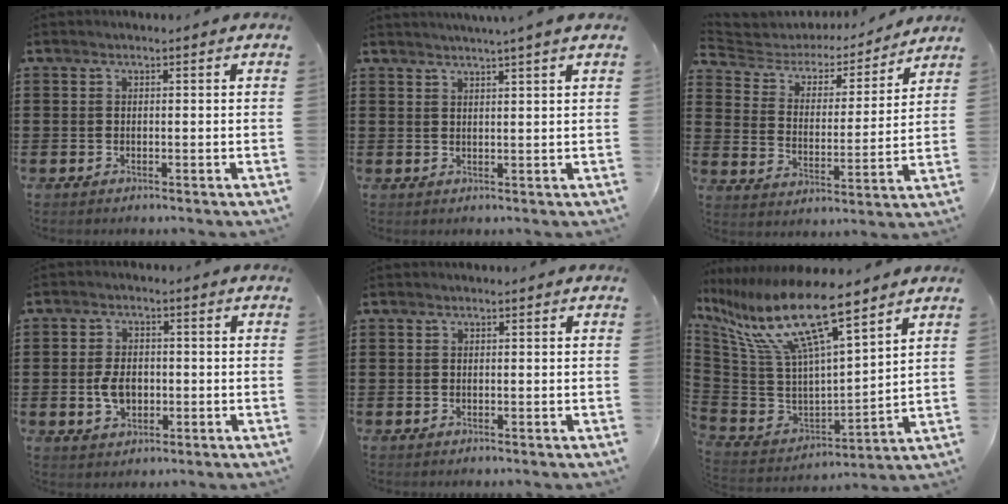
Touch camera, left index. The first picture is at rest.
{"total": 2.2, "force": [2.0, -0.7, 0.6], "torque": [-0.015, -0.004, 0.037]}
{"total": 4.1, "force": [3.7, 1.7, 0.8], "torque": [-0.043, -0.027, 0.054]}
{"total": 4.9, "force": [-0.7, 3.0, 3.7], "torque": [-0.084, 0.002, -0.015]}
{"total": 0.0}
{"total": 15.7, "force": [9.8, 3.9, 11.7], "torque": [-0.264, -0.059, 0.166]}